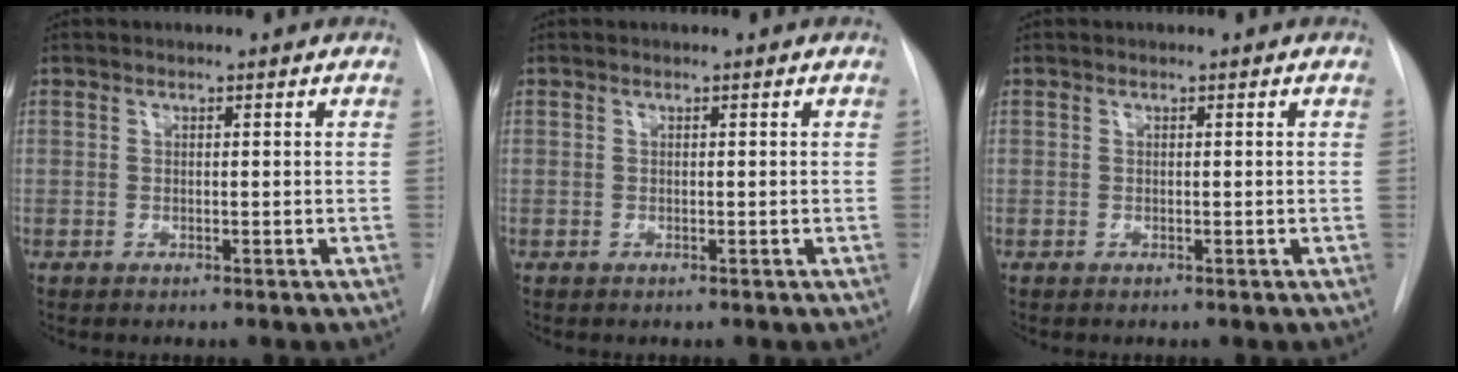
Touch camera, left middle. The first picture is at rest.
{"total": 0.0}
{"total": 0.0}